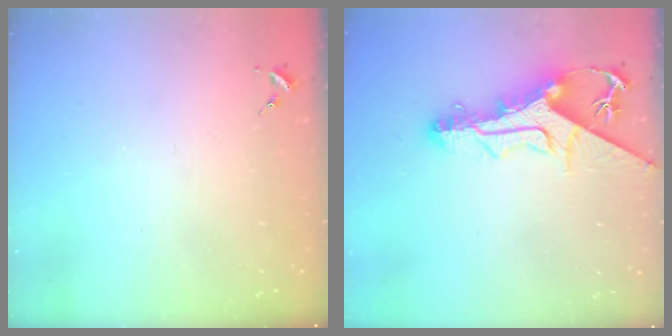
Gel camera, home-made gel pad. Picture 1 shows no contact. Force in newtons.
{"total": 13.4, "press": 13.4, "slide": 1.3}